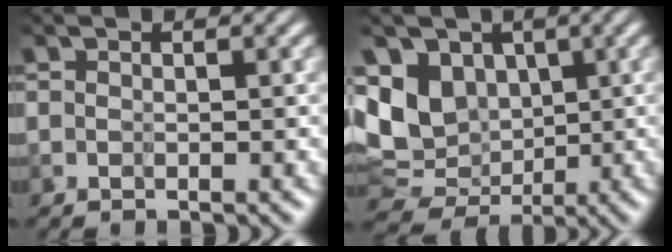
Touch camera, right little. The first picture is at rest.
{"total": 8.4, "force": [1.5, 7.0, 4.3], "torque": [-0.098, 0.000, 0.024]}